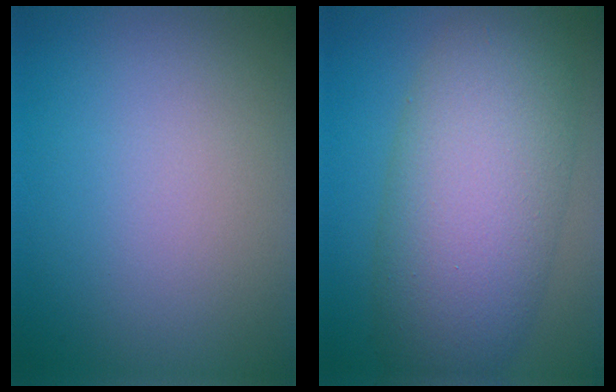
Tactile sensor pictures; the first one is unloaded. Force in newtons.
{"total": 10.4, "press": 10.4, "slide": 0.3}